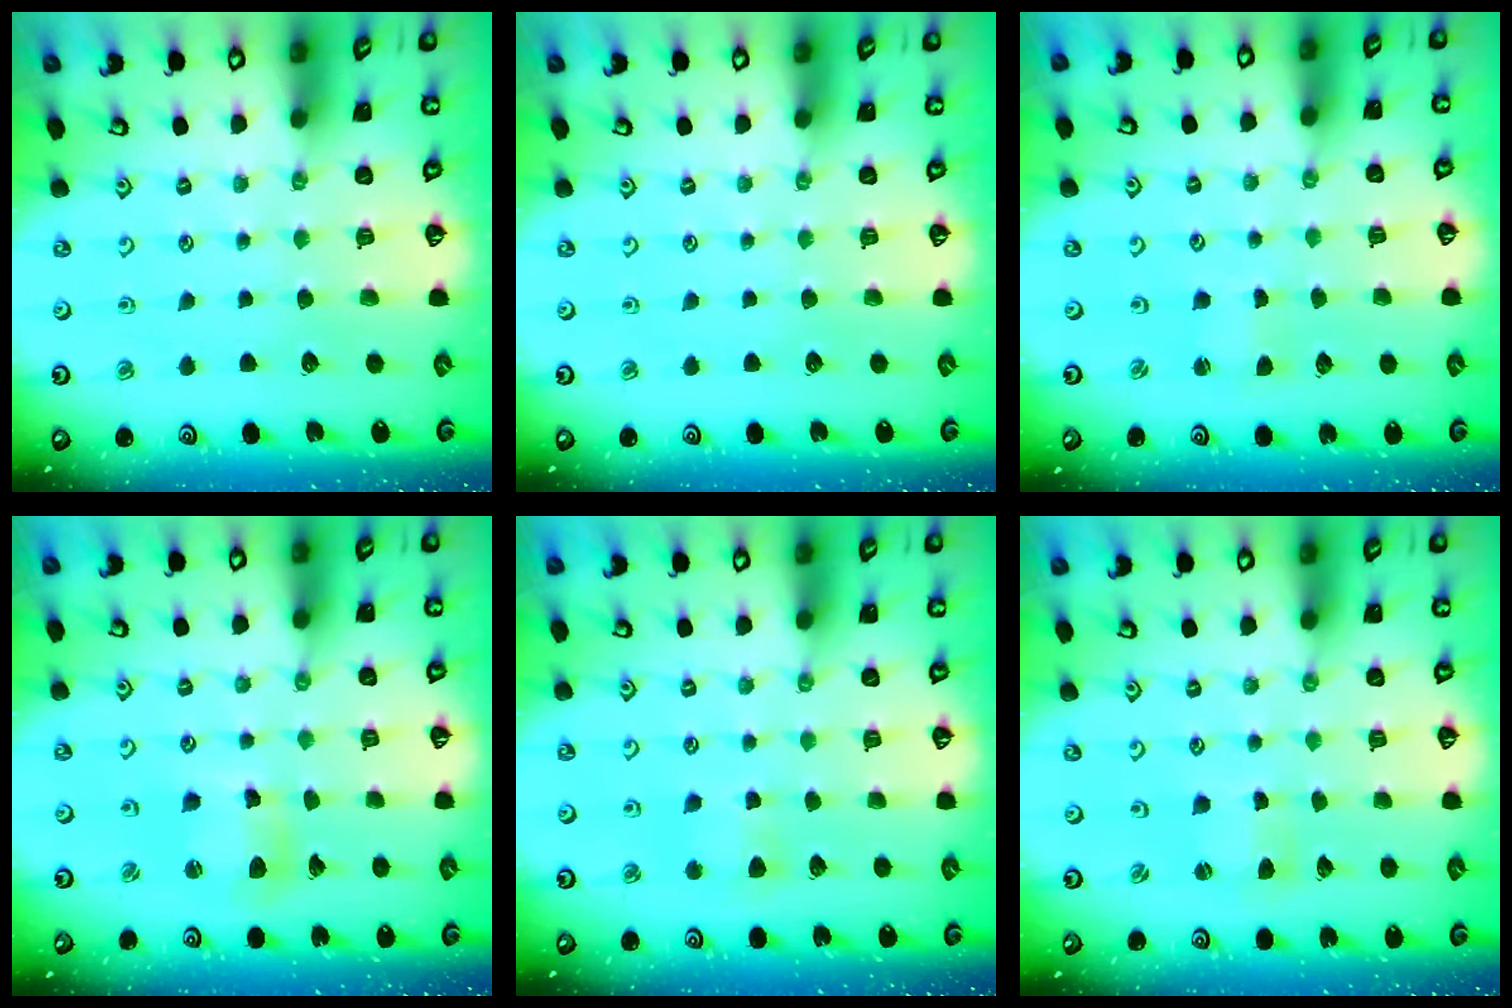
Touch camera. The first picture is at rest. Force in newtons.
{"total": 0.0}
{"total": 1.0, "press": 1.0, "slide": 0.0}
{"total": 8.2, "press": 8.1, "slide": 1.3}
{"total": 3.8, "press": 3.7, "slide": 0.7}
{"total": 0.7, "press": 0.7, "slide": 0.2}